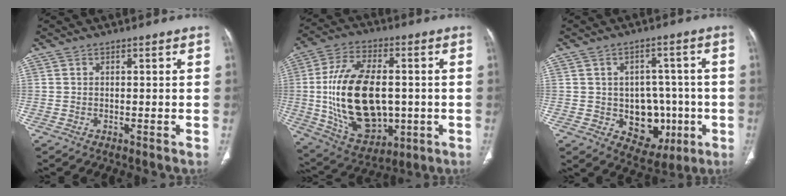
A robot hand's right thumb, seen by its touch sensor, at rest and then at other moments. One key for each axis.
{"total": 22.4, "fx": -0.5, "fy": 13.2, "fz": 18.1, "tx": -0.320, "ty": -0.002, "tz": 0.011}
{"total": 11.3, "fx": -2.2, "fy": 8.7, "fz": 6.9, "tx": -0.044, "ty": 0.019, "tz": -0.013}